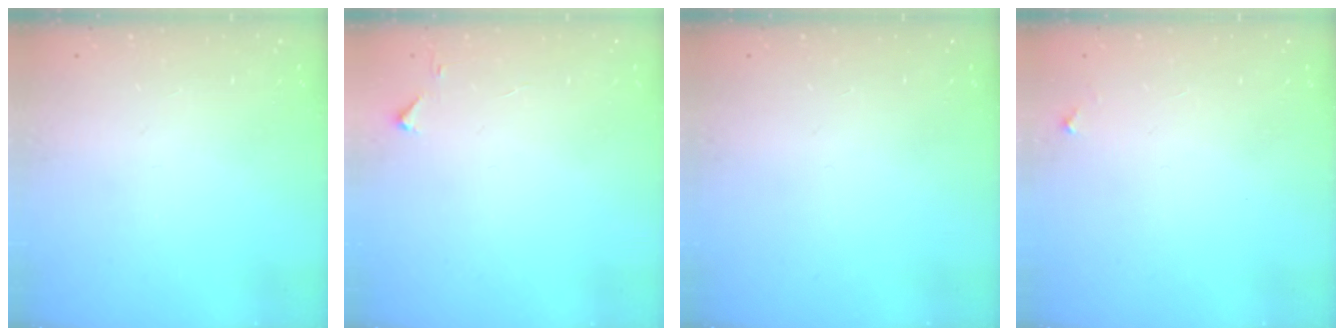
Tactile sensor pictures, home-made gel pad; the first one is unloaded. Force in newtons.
{"total": 2.8, "press": 2.8, "slide": 0.4}
{"total": 0.0}
{"total": 3.5, "press": 3.5, "slide": 0.3}